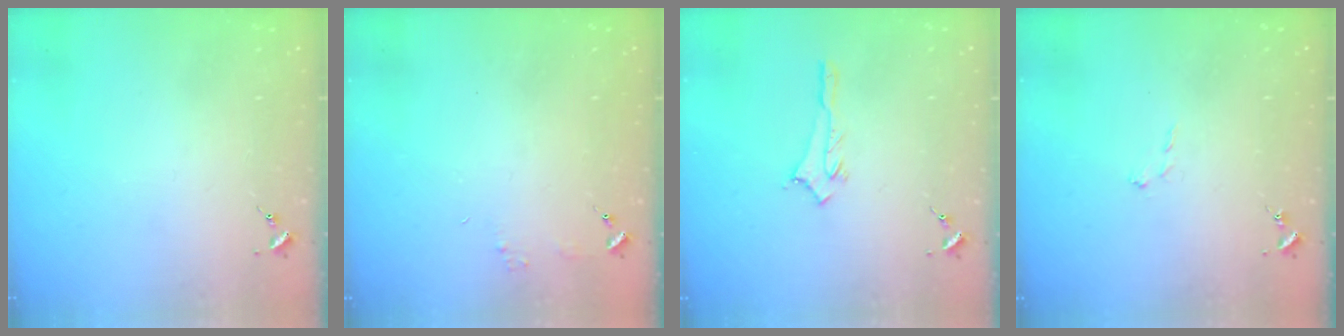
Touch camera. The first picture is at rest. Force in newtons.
{"total": 4.3, "press": 4.3, "slide": 0.5}
{"total": 2.8, "press": 2.8, "slide": 0.2}
{"total": 4.4, "press": 4.3, "slide": 0.7}